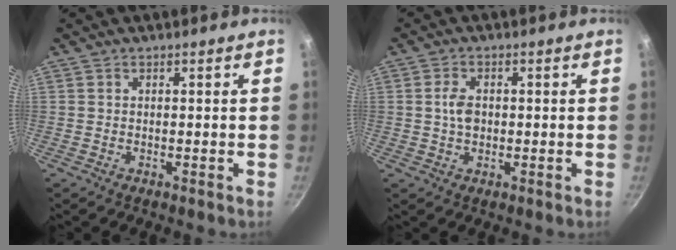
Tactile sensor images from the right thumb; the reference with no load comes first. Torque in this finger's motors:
{"motor_torque": [-0.19, 0.45, 0.14, 0.54, -0.03]}